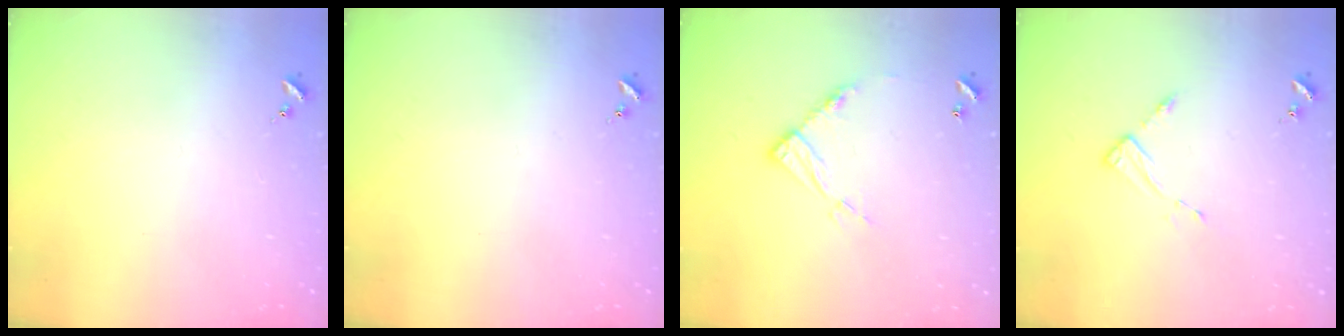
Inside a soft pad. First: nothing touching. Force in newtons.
{"total": 0.0}
{"total": 11.8, "press": 11.7, "slide": 1.1}
{"total": 2.7, "press": 2.7, "slide": 0.4}